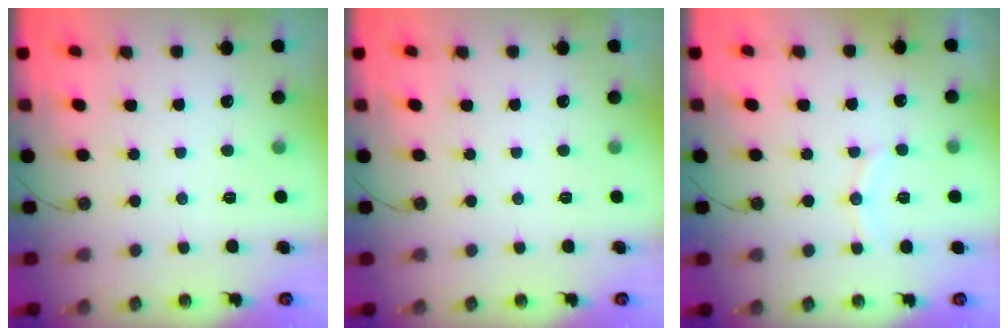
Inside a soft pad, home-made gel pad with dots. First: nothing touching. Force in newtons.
{"total": 0.0}
{"total": 6.3, "press": 6.1, "slide": 1.4}